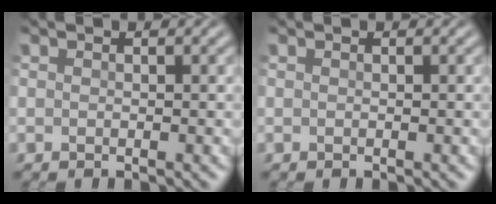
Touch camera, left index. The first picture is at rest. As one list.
[{"total": 0.0}]